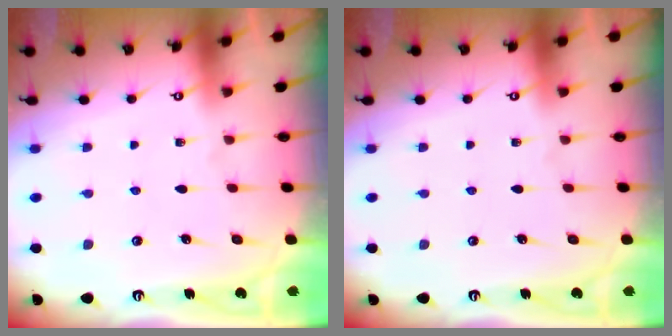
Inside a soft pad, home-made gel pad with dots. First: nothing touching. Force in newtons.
{"total": 0.0}